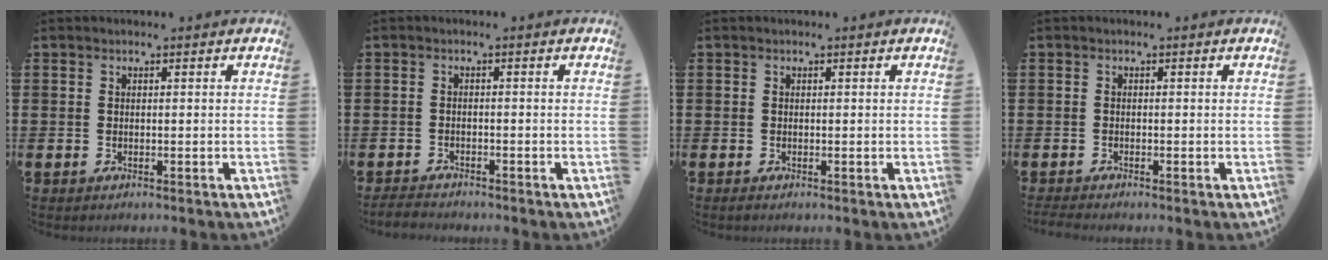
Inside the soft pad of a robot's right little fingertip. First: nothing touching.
{"total": 1.4, "force": [-1.4, 0.1, 0.1], "torque": [-0.005, 0.003, -0.030]}
{"total": 0.0}
{"total": 0.7, "force": [-0.6, 0.0, 0.3], "torque": [-0.005, -0.002, -0.013]}